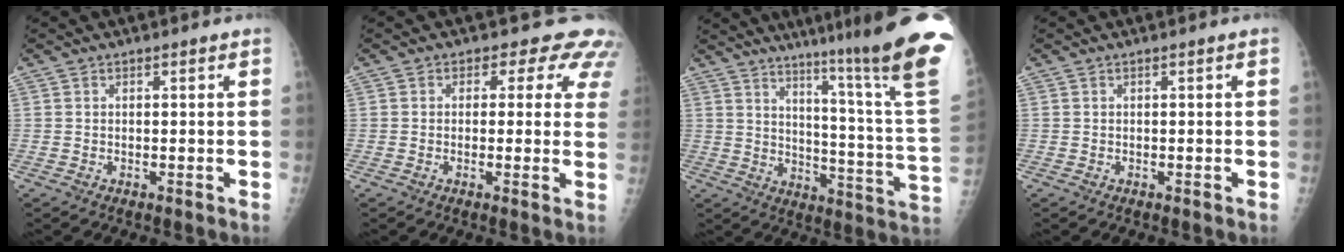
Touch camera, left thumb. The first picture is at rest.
{"total": 7.9, "force": [5.3, 4.9, 3.2], "torque": [0.010, -0.012, 0.036]}
{"total": 27.0, "force": [19.2, 0.0, 19.0], "torque": [-0.238, -0.140, 0.259]}
{"total": 0.0}